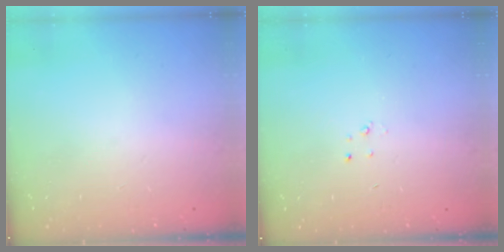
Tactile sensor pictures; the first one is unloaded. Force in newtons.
{"total": 2.3, "press": 2.3, "slide": 0.3}